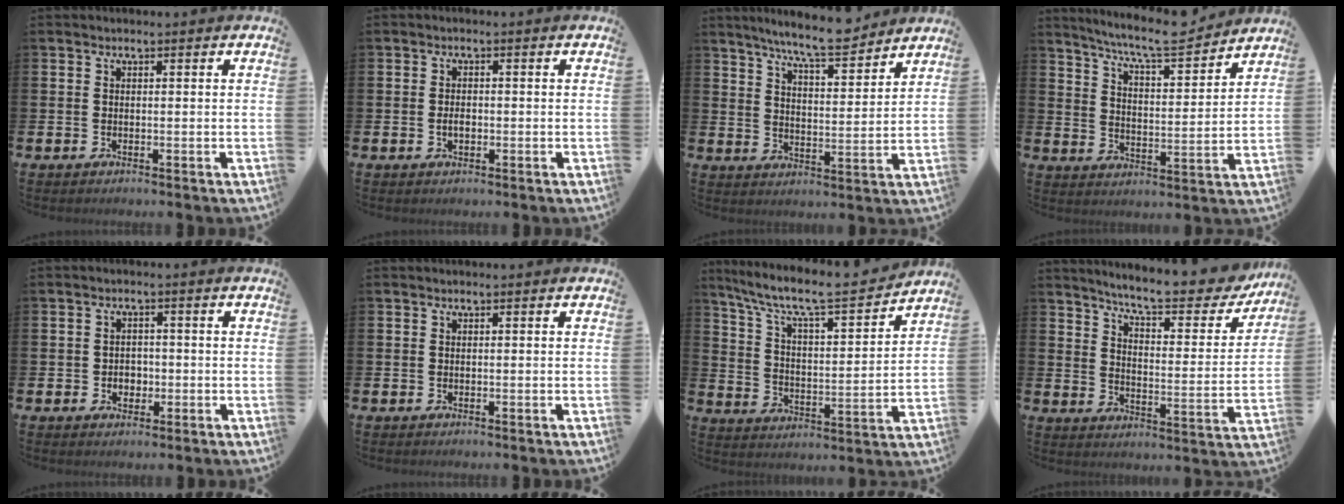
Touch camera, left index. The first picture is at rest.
{"total": 1.6, "force": [-0.3, 1.0, 1.2], "torque": [-0.012, 0.002, -0.010]}
{"total": 8.3, "force": [7.7, 0.3, 3.0], "torque": [-0.080, -0.040, 0.137]}
{"total": 8.3, "force": [7.7, 0.7, 3.1], "torque": [-0.082, -0.046, 0.134]}
{"total": 2.2, "force": [-0.5, 2.0, 1.0], "torque": [-0.010, 0.002, -0.016]}
{"total": 0.0}
{"total": 8.9, "force": [7.7, 1.7, 4.2], "torque": [-0.108, -0.057, 0.125]}
{"total": 8.1, "force": [7.4, 1.1, 3.1], "torque": [-0.079, -0.058, 0.120]}